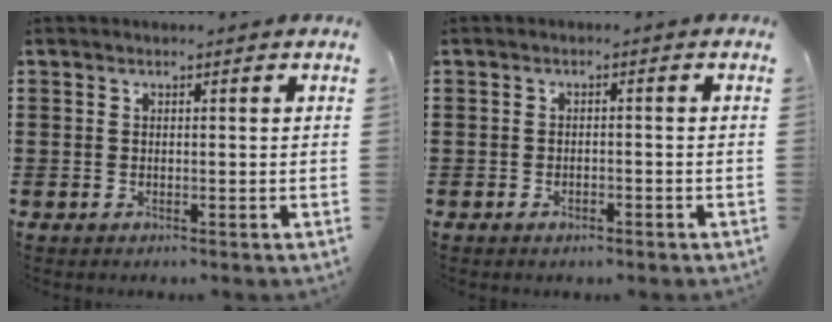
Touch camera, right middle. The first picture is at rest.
{"total": 1.2, "force": [-0.8, 0.5, 0.7], "torque": [-0.016, -0.001, -0.016]}